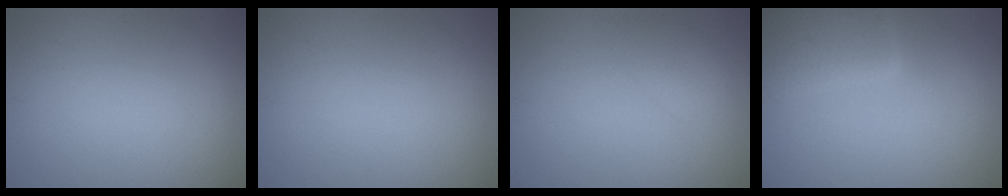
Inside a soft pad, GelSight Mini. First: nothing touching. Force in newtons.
{"total": 0.0}
{"total": 1.6, "press": 1.6, "slide": 0.1}
{"total": 7.1, "press": 7.1, "slide": 0.4}